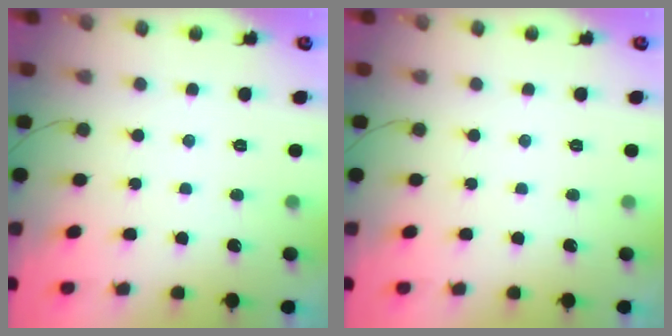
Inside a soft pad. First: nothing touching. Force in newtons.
{"total": 0.0}